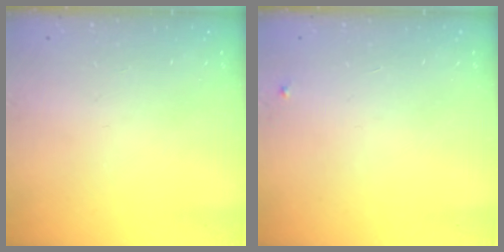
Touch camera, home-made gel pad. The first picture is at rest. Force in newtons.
{"total": 2.7, "press": 2.7, "slide": 0.2}